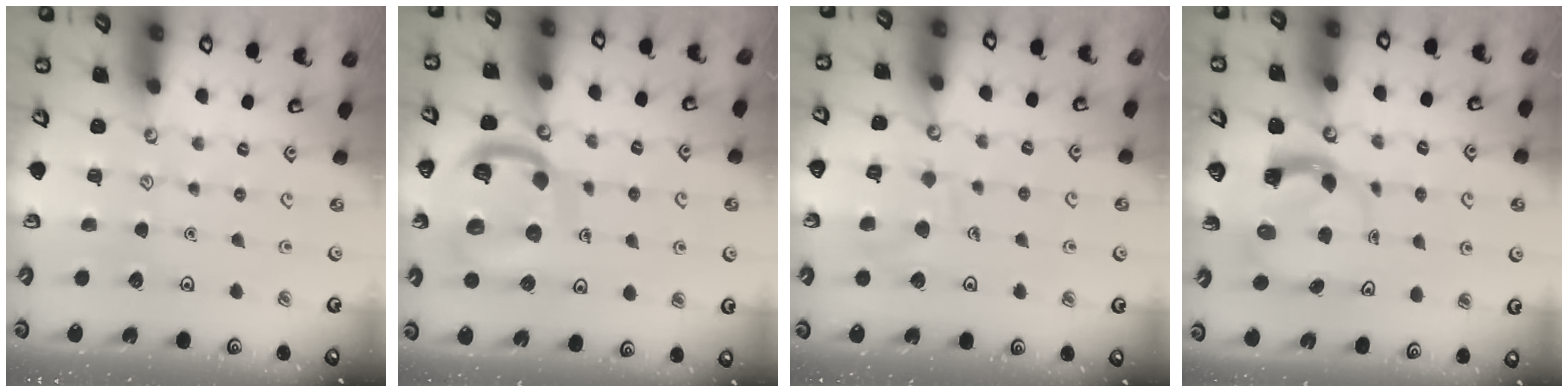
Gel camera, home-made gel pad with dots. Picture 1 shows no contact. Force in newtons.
{"total": 15.6, "press": 15.5, "slide": 1.6}
{"total": 9.2, "press": 9.2, "slide": 0.7}
{"total": 3.7, "press": 3.7, "slide": 0.6}